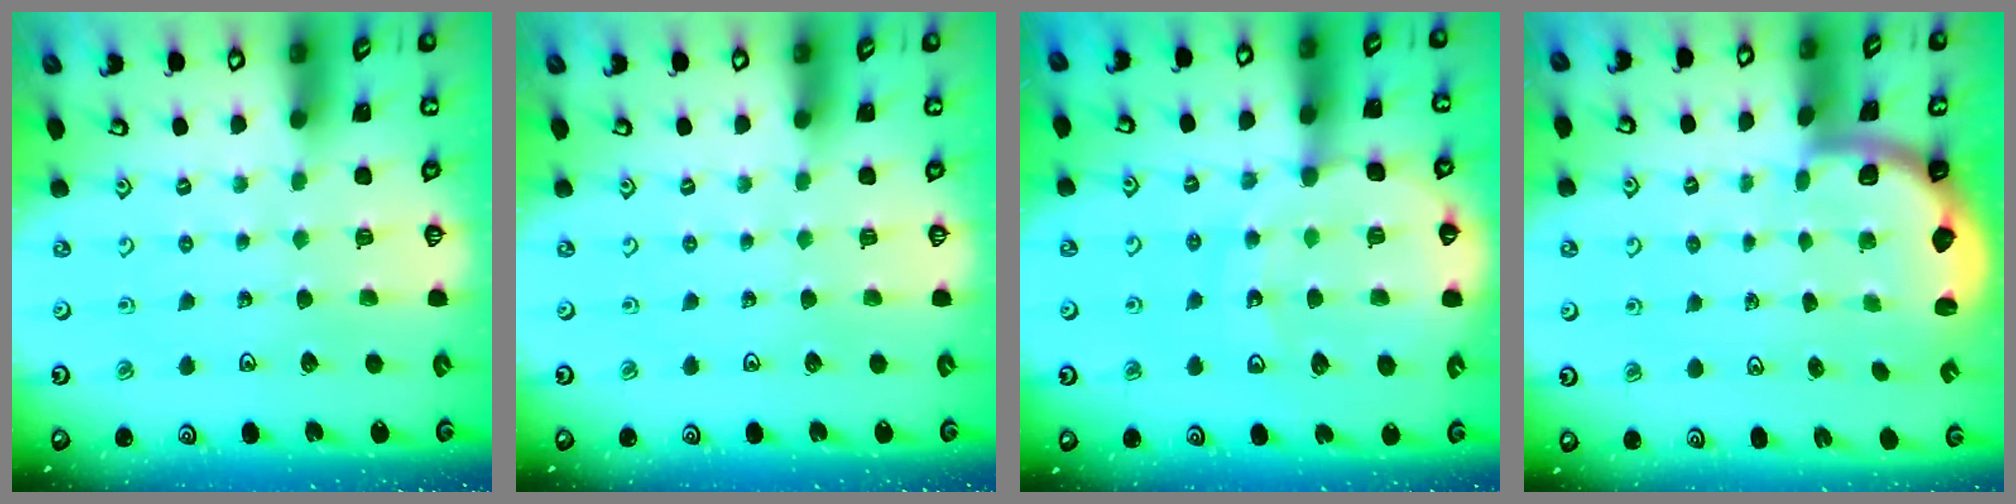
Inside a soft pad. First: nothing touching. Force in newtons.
{"total": 0.0}
{"total": 12.8, "press": 12.5, "slide": 3.1}
{"total": 2.0, "press": 1.9, "slide": 0.5}